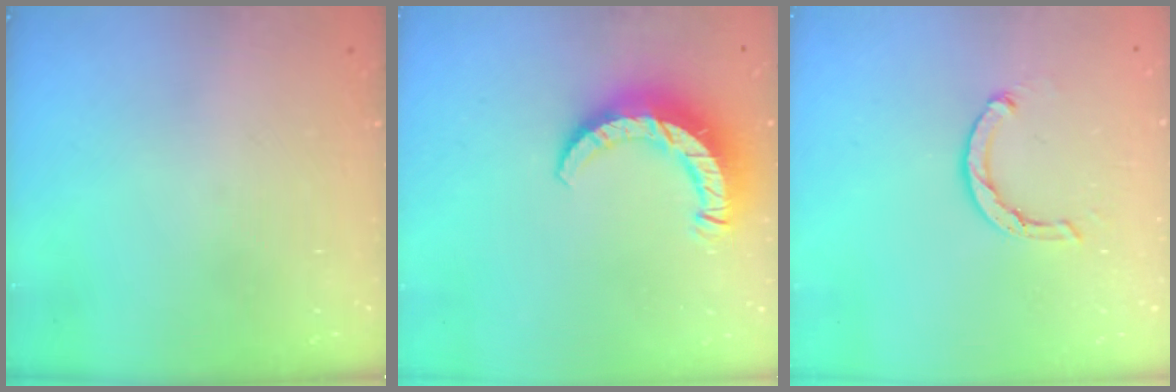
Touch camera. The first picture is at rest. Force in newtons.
{"total": 9.9, "press": 9.8, "slide": 0.9}
{"total": 3.7, "press": 3.6, "slide": 0.6}